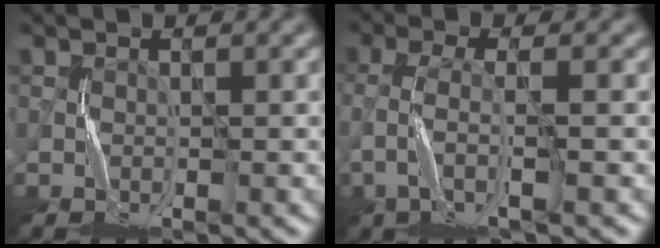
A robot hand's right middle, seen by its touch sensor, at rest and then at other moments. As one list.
[{"total": 2.7, "force": [-0.7, 0.6, 2.5], "torque": [-0.066, 0.001, -0.018]}]